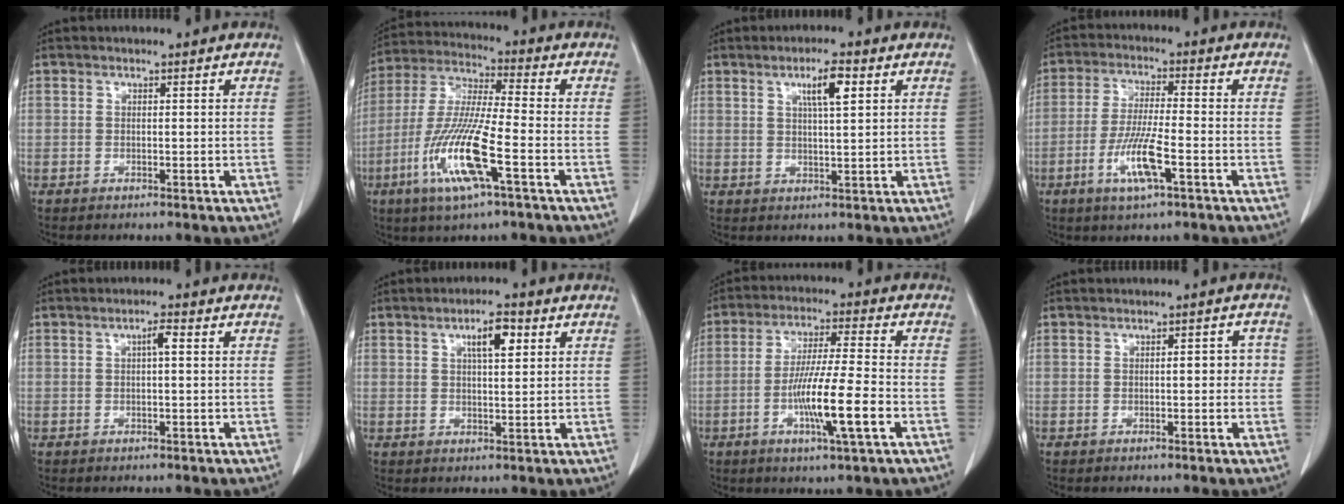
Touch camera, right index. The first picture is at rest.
{"total": 14.0, "force": [-5.4, 0.9, 12.9], "torque": [-0.272, -0.017, -0.106]}
{"total": 4.9, "force": [2.1, 0.5, 4.4], "torque": [-0.078, 0.003, 0.037]}
{"total": 8.2, "force": [-3.4, 0.6, 7.5], "torque": [-0.152, -0.010, -0.065]}
{"total": 1.9, "force": [0.3, 0.2, 1.8], "torque": [-0.033, 0.006, 0.006]}
{"total": 4.9, "force": [2.0, 1.2, 4.3], "torque": [-0.076, 0.007, 0.035]}
{"total": 11.3, "force": [-3.7, 0.1, 10.7], "torque": [-0.197, -0.013, -0.069]}
{"total": 3.0, "force": [0.0, 1.2, 2.7], "torque": [-0.033, 0.012, -0.001]}